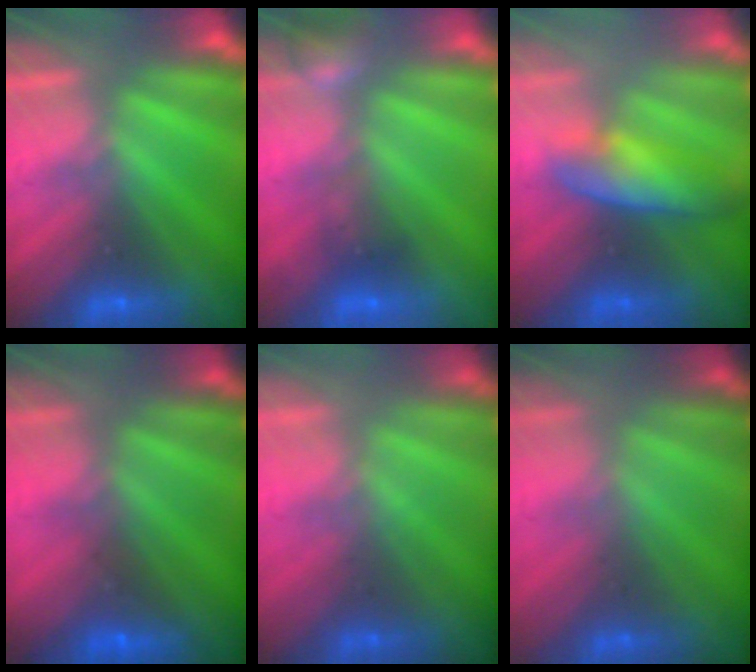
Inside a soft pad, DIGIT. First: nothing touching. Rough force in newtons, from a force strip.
{"total": 2.4}
{"total": 3.6}
{"total": 1.5}
{"total": 1.4}
{"total": 1.7}